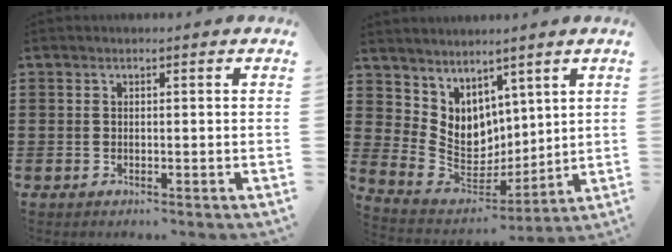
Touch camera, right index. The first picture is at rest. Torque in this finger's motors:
{"motor_torque": [1.22, 0.92, 0.30, 0.13]}